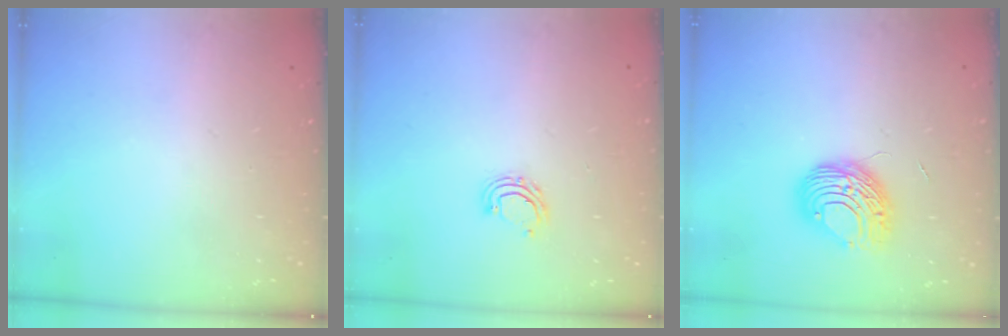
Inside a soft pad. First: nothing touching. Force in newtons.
{"total": 4.9, "press": 4.9, "slide": 0.5}
{"total": 9.0, "press": 9.0, "slide": 0.9}